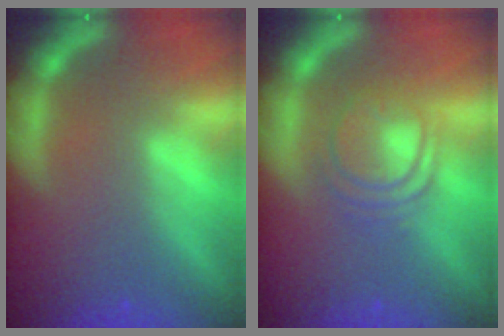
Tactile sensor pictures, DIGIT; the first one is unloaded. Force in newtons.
{"total": 5.0}